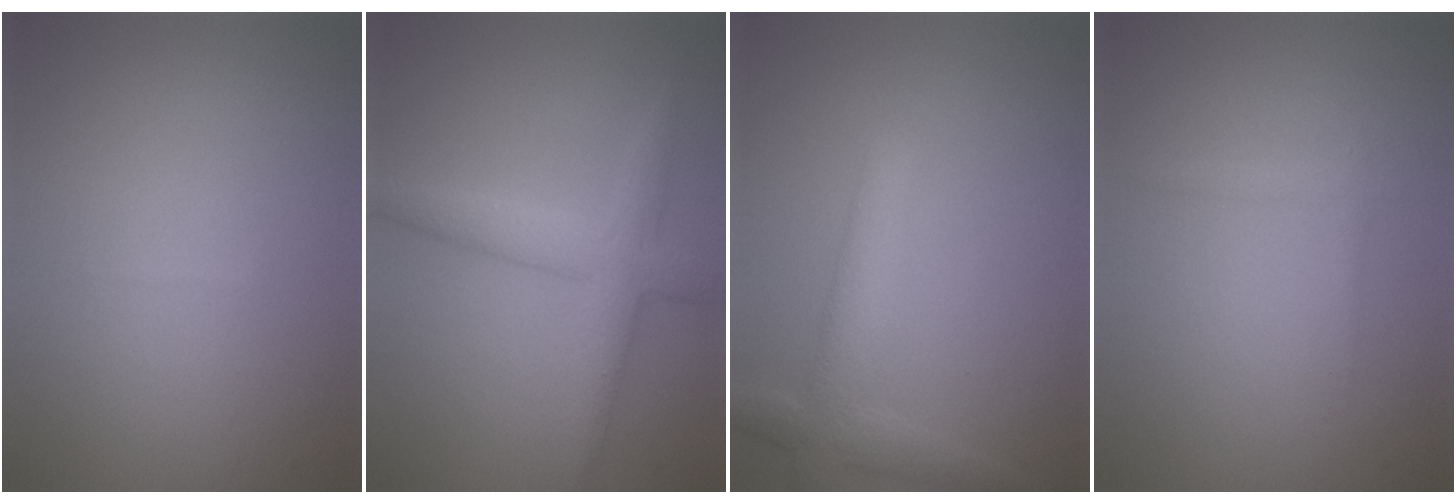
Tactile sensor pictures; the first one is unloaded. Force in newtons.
{"total": 3.8, "press": 3.8, "slide": 0.0}
{"total": 3.5, "press": 3.5, "slide": 0.1}
{"total": 0.8, "press": 0.8, "slide": 0.1}